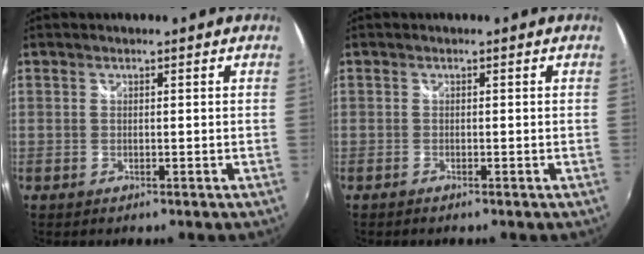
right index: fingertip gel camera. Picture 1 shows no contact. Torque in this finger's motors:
{"motor_torque": [0.14, -0.09, 0.05, 0.01]}